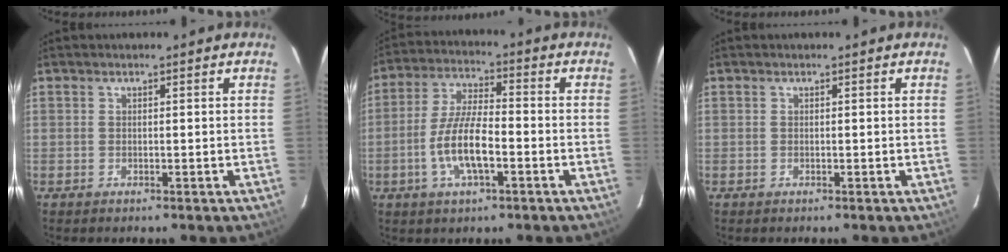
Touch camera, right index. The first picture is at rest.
{"total": 10.2, "force": [-3.3, 3.1, 9.1], "torque": [-0.185, 0.000, -0.064]}
{"total": 0.0}